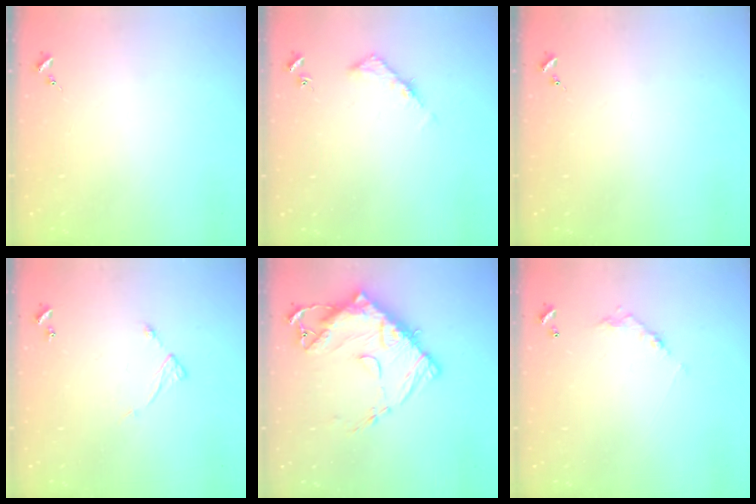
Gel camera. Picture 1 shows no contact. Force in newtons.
{"total": 5.0, "press": 4.9, "slide": 0.8}
{"total": 0.0}
{"total": 5.4, "press": 5.4, "slide": 0.4}
{"total": 16.9, "press": 16.8, "slide": 1.6}
{"total": 6.0, "press": 6.0, "slide": 0.3}